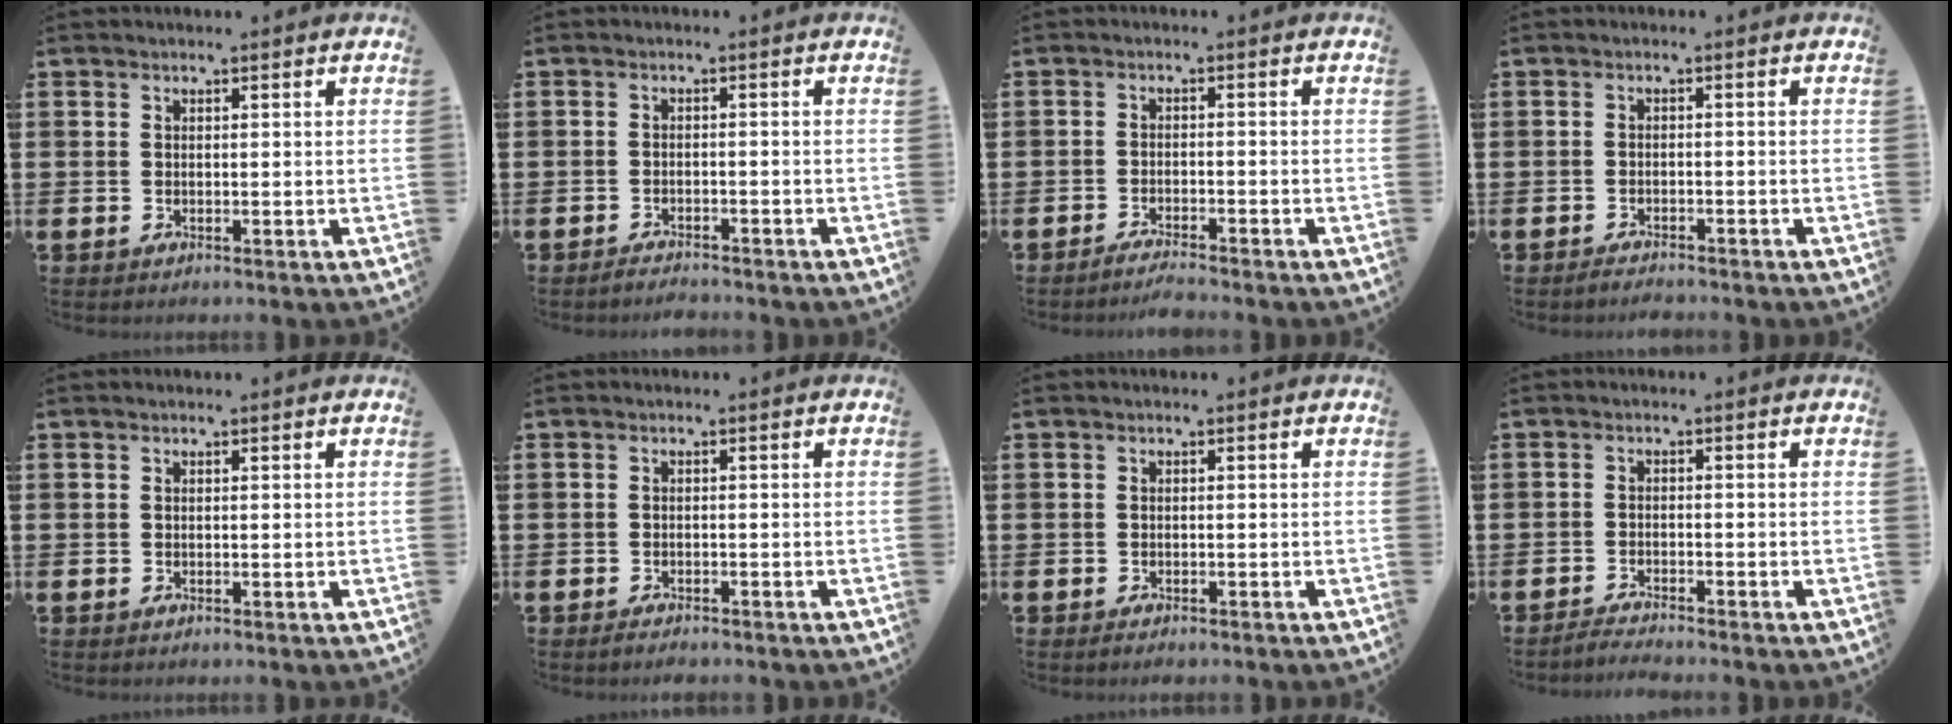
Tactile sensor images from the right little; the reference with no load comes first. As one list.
[{"total": 1.6, "force": [-1.6, 0.0, 0.0], "torque": [-0.004, 0.003, -0.033]}, {"total": 2.2, "force": [-2.1, -0.1, 0.6], "torque": [-0.010, 0.003, -0.041]}, {"total": 1.4, "force": [-1.4, 0.0, 0.0], "torque": [-0.004, 0.001, -0.029]}, {"total": 0.0}, {"total": 1.0, "force": [-1.0, 0.1, 0.2], "torque": [-0.007, -0.003, -0.019]}, {"total": 0.5, "force": [-0.5, 0.1, 0.2], "torque": [-0.005, -0.004, -0.009]}, {"total": 1.7, "force": [-1.6, -0.2, 0.2], "torque": [-0.003, 0.002, -0.032]}]